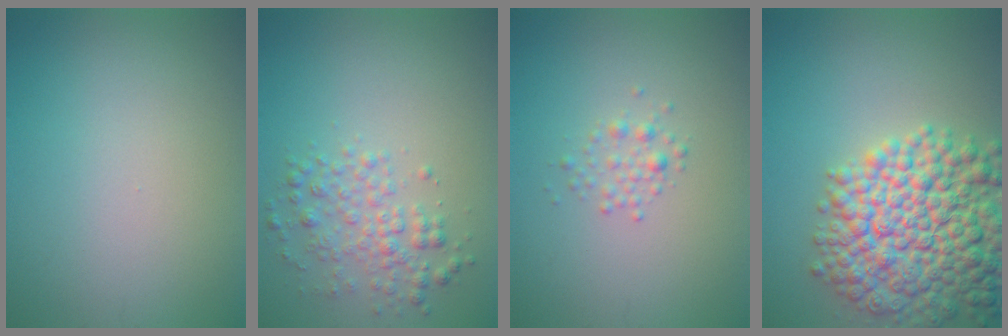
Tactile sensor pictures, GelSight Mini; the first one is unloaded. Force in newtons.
{"total": 2.9, "press": 2.9, "slide": 0.0}
{"total": 1.2, "press": 1.2, "slide": 0.1}
{"total": 11.1, "press": 11.0, "slide": 0.4}